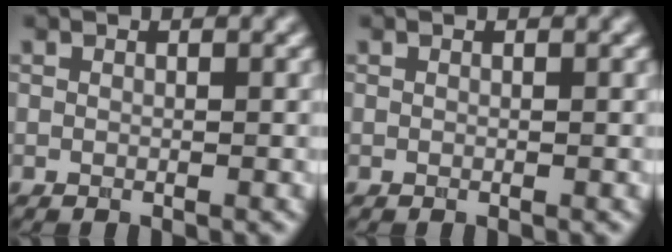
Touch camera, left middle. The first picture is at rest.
{"total": 0.0}